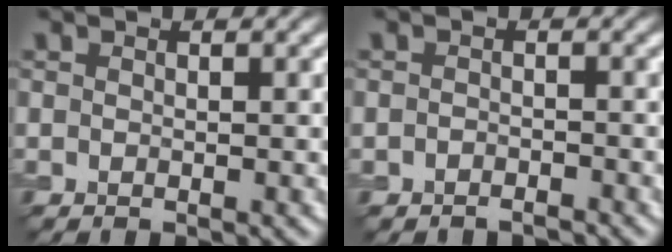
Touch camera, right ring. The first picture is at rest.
{"total": 1.2, "force": [-1.1, 0.5, 0.2], "torque": [-0.003, 0.002, -0.020]}